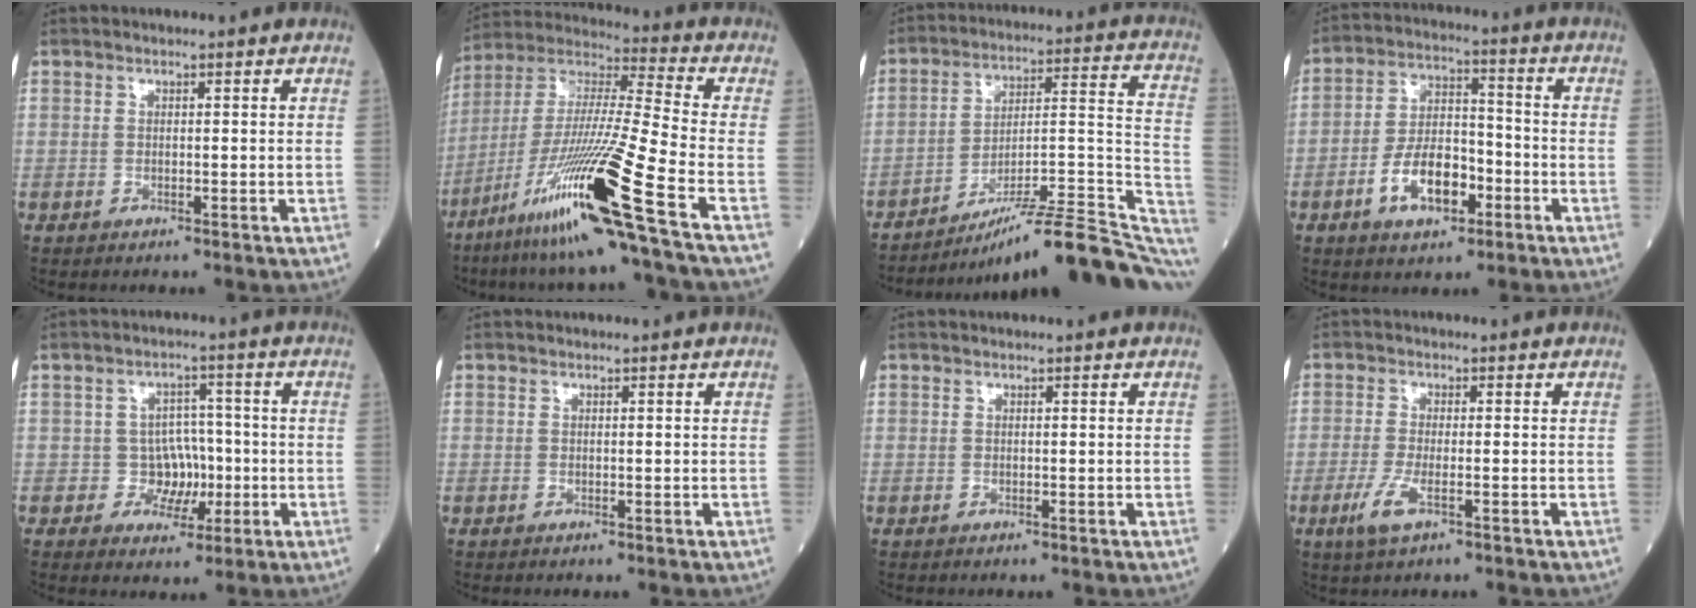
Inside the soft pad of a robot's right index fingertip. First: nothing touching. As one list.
[{"total": 21.8, "force": [-11.5, -1.8, 18.5], "torque": [-0.374, -0.042, -0.220]}, {"total": 22.7, "force": [-18.0, 1.9, 13.6], "torque": [-0.118, 0.026, -0.264]}, {"total": 9.7, "force": [-4.0, 4.7, 7.5], "torque": [-0.146, 0.012, -0.072]}, {"total": 4.8, "force": [-0.8, 4.4, 1.8], "torque": [-0.011, 0.011, -0.011]}, {"total": 0.0}, {"total": 0.0}, {"total": 4.2, "force": [-2.1, 0.7, 3.5], "torque": [-0.084, -0.010, -0.042]}]